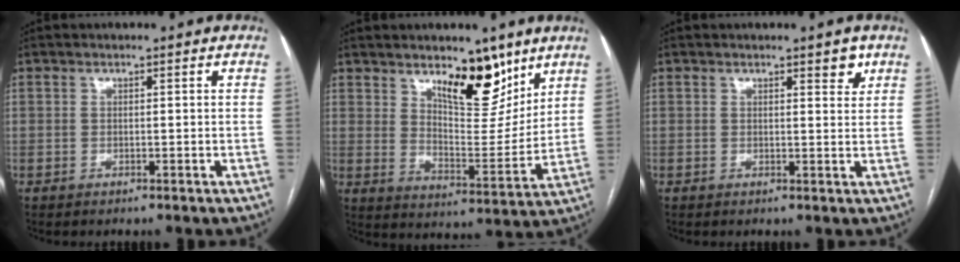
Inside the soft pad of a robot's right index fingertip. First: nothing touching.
{"total": 11.2, "force": [7.5, 4.0, 7.3], "torque": [-0.109, -0.017, 0.129]}
{"total": 2.3, "force": [1.5, 0.7, 1.6], "torque": [-0.020, -0.007, 0.020]}